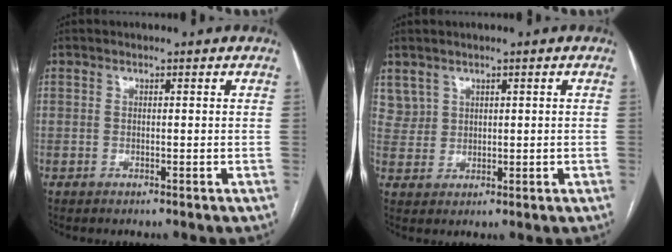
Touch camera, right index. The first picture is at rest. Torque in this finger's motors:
{"motor_torque": [-0.14, 0.21, -0.01, 0.01]}